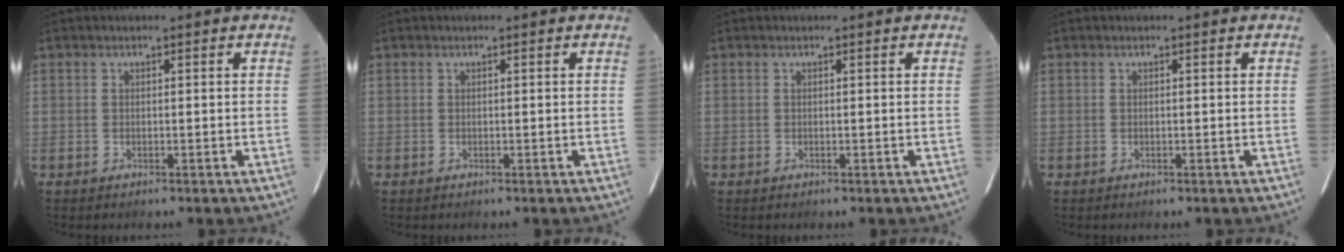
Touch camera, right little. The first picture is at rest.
{"total": 0.0}
{"total": 0.0}
{"total": 0.0}